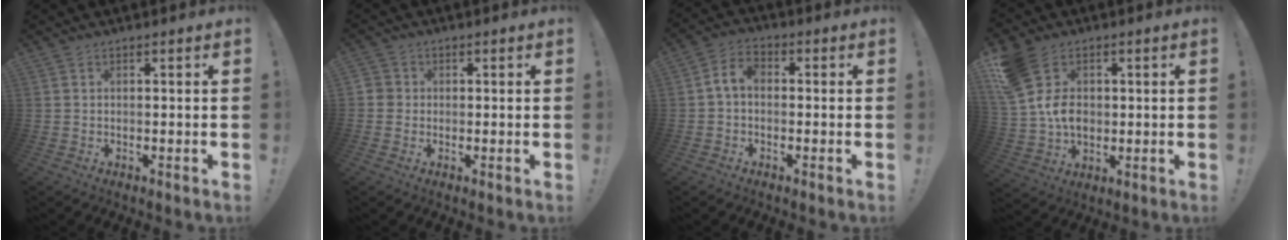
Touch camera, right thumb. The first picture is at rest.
{"total": 2.8, "force": [-0.2, 2.6, 0.8], "torque": [-0.011, 0.004, -0.004]}
{"total": 5.5, "force": [-0.4, 3.5, 4.3], "torque": [-0.092, 0.014, -0.009]}
{"total": 12.7, "force": [2.2, 10.1, 7.4], "torque": [-0.142, -0.011, 0.047]}